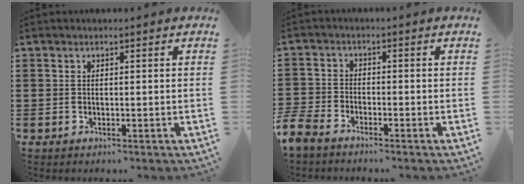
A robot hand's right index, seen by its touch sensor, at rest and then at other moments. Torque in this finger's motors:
{"motor_torque": [0.03, 1.13, 0.34, 0.10]}